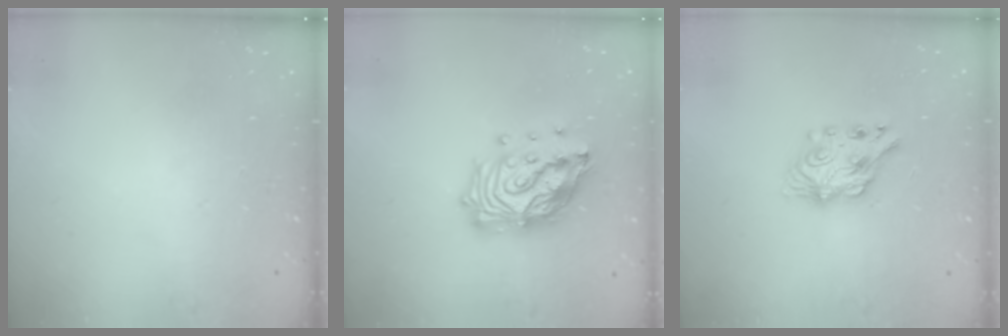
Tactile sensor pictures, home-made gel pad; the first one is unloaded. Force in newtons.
{"total": 18.2, "press": 18.1, "slide": 1.6}
{"total": 8.2, "press": 8.2, "slide": 0.7}